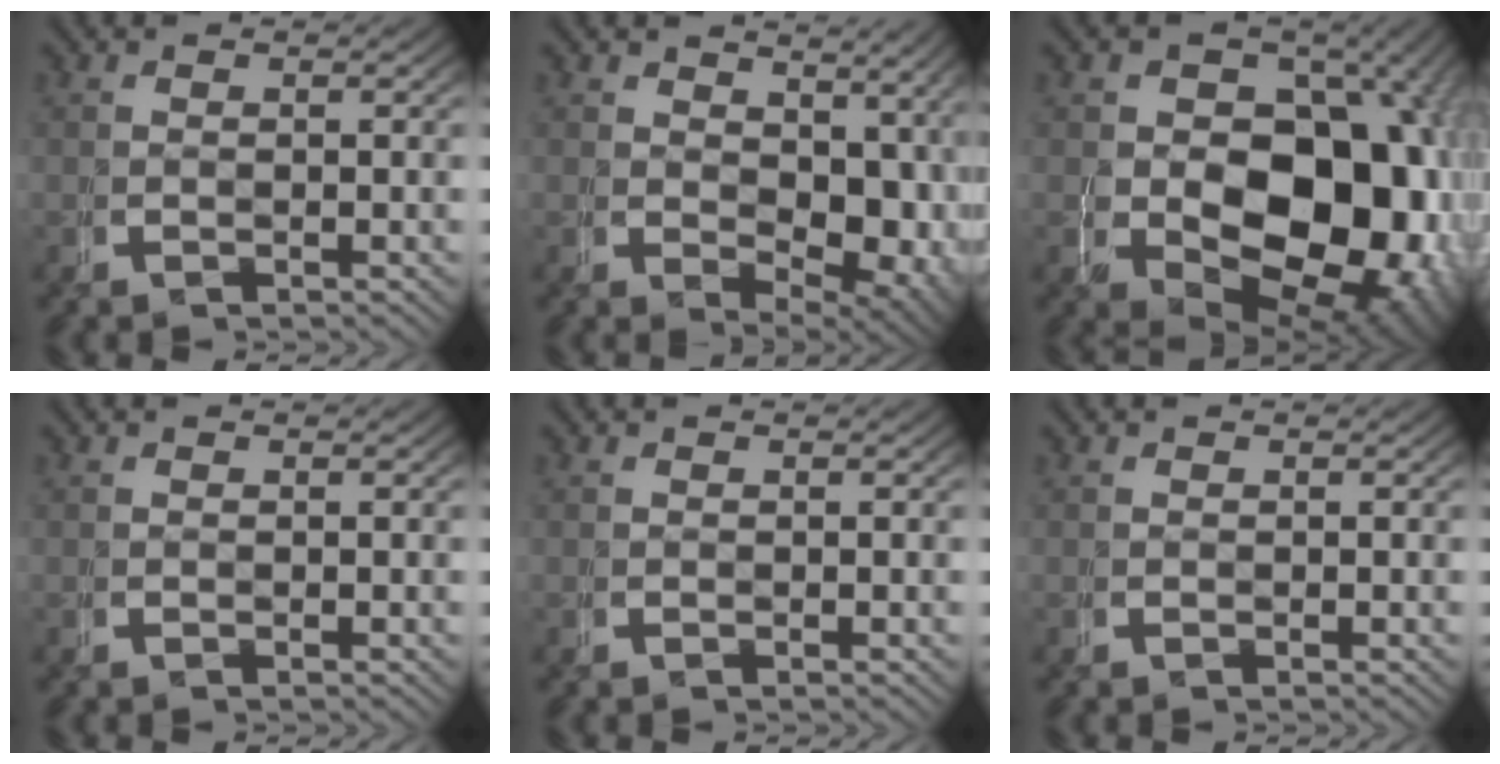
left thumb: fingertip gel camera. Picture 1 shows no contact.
{"total": 5.6, "force": [1.1, 3.6, 4.0], "torque": [-0.043, -0.032, 0.037]}
{"total": 21.6, "force": [-2.5, 15.5, 14.9], "torque": [-0.245, -0.093, -0.001]}
{"total": 0.0}
{"total": 0.0}
{"total": 0.0}